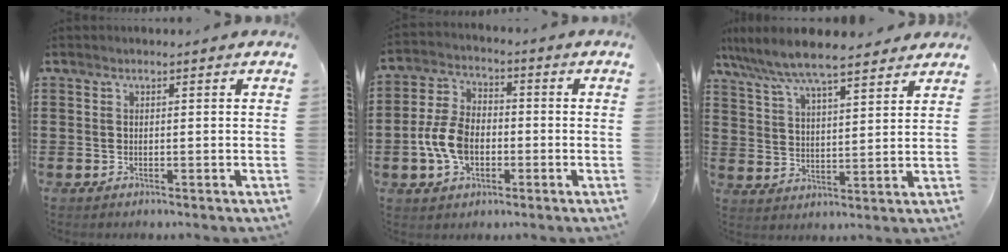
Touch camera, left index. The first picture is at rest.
{"total": 8.2, "force": [-2.0, 5.3, 5.9], "torque": [-0.153, 0.003, -0.048]}
{"total": 7.7, "force": [6.9, 0.7, 3.3], "torque": [-0.088, -0.030, 0.123]}